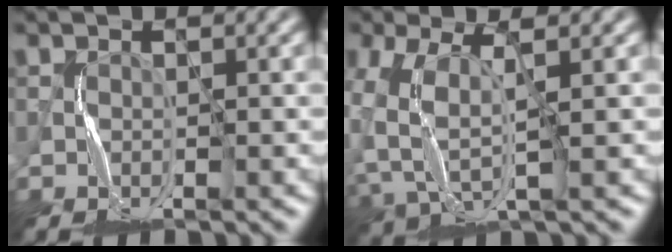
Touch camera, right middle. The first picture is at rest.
{"total": 5.4, "force": [-0.5, 3.0, 4.5], "torque": [-0.121, 0.001, -0.007]}